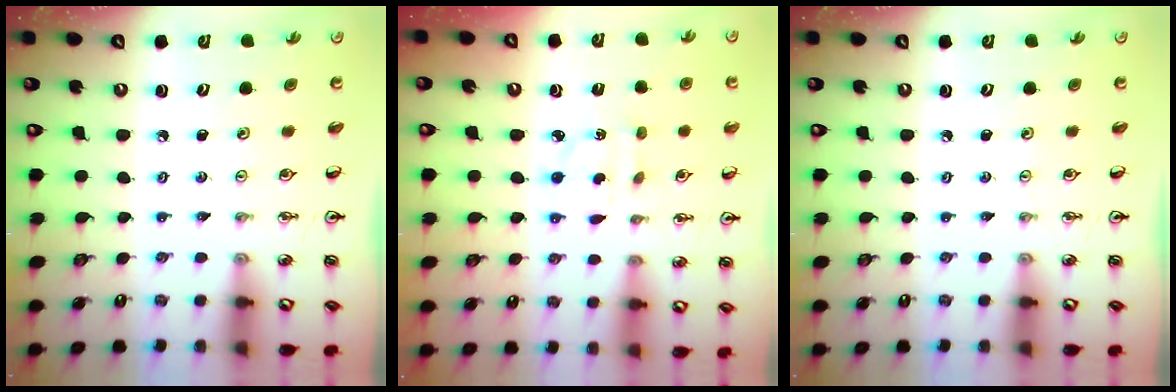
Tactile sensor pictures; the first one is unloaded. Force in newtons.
{"total": 2.4, "press": 2.3, "slide": 0.5}
{"total": 0.0}